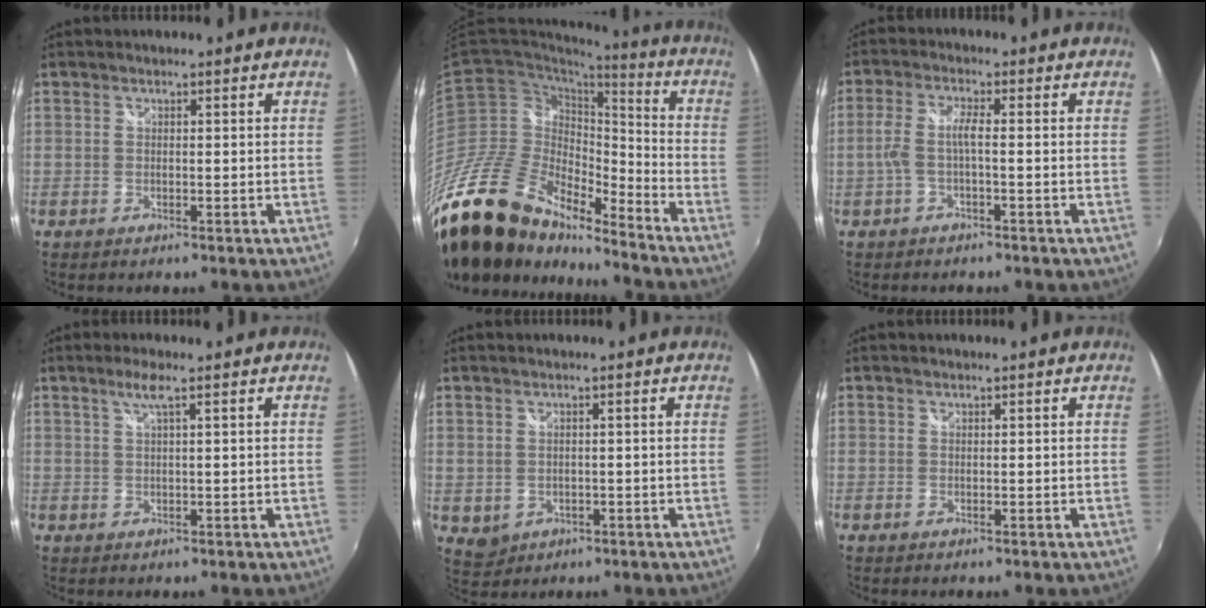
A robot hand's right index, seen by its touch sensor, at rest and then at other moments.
{"total": 26.3, "force": [-20.8, 10.2, 12.4], "torque": [-0.244, -0.020, -0.380]}
{"total": 3.8, "force": [-1.2, 0.4, 3.6], "torque": [-0.079, 0.004, -0.021]}
{"total": 2.4, "force": [1.3, -0.4, 2.0], "torque": [-0.040, 0.001, 0.026]}
{"total": 4.5, "force": [0.2, 3.9, 2.2], "torque": [-0.047, -0.006, 0.018]}
{"total": 0.0}